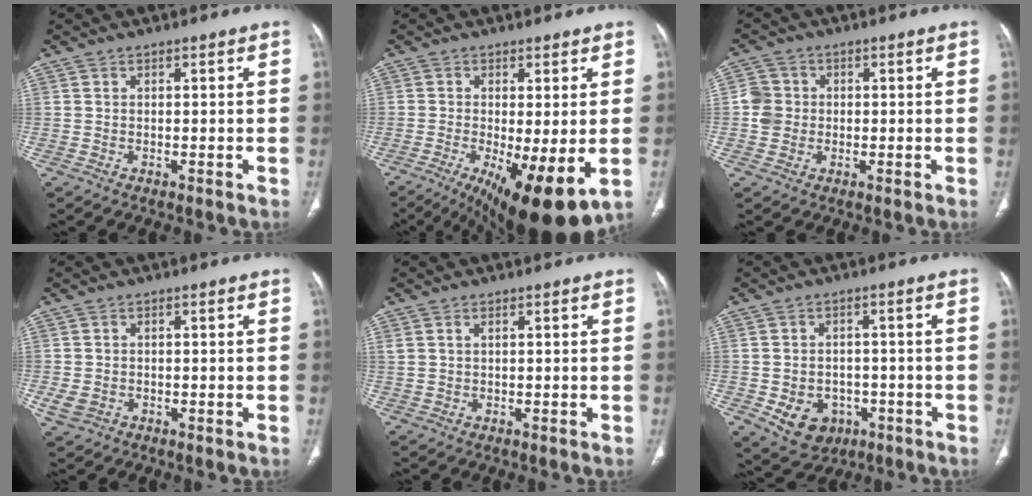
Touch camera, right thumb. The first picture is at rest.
{"total": 13.7, "force": [-4.0, 3.8, 12.5], "torque": [-0.181, -0.025, -0.051]}
{"total": 4.5, "force": [-0.1, 4.2, 1.5], "torque": [-0.014, 0.006, -0.006]}
{"total": 3.0, "force": [-0.6, 2.4, 1.7], "torque": [-0.036, 0.002, -0.005]}
{"total": 1.4, "force": [0.8, 0.7, 1.0], "torque": [-0.028, 0.007, 0.022]}
{"total": 8.7, "force": [-2.8, 7.1, 4.2], "torque": [-0.049, 0.017, -0.028]}